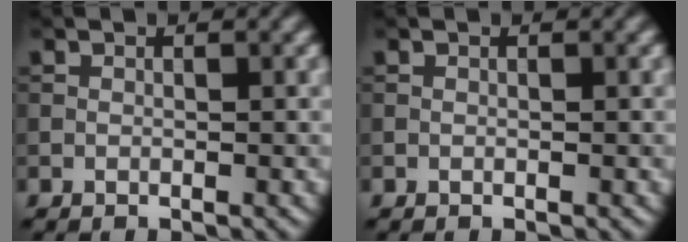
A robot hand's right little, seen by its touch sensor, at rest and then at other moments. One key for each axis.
{"total": 0.0}